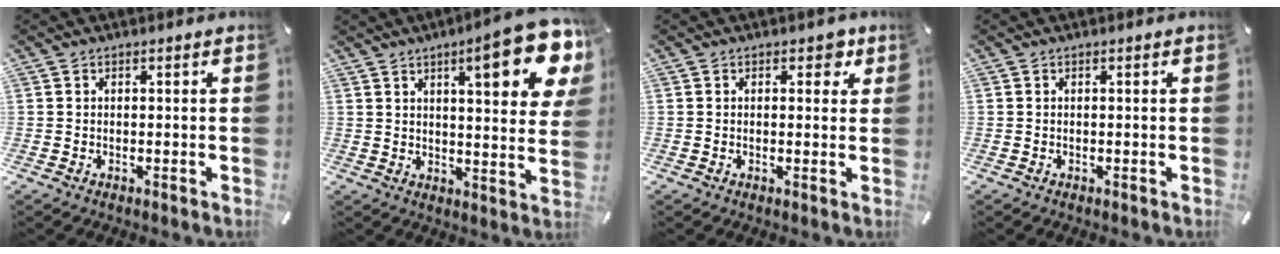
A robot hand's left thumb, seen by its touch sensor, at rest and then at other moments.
{"total": 17.5, "force": [8.7, 4.4, 14.6], "torque": [-0.196, -0.046, 0.127]}
{"total": 3.2, "force": [1.2, 2.0, 2.2], "torque": [-0.016, -0.004, 0.012]}
{"total": 0.0}